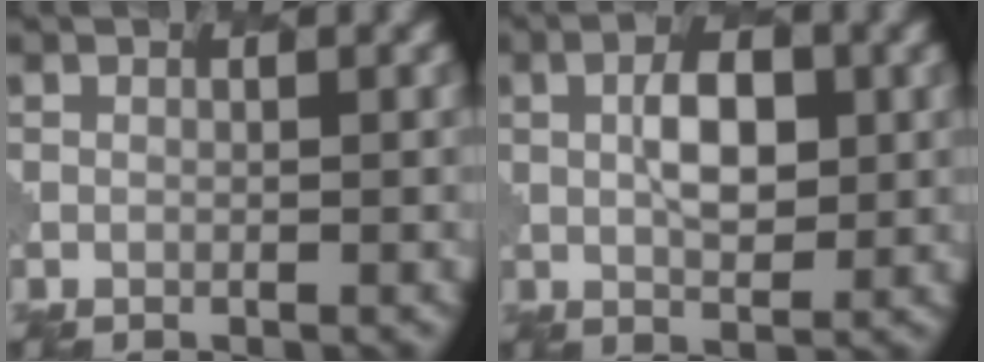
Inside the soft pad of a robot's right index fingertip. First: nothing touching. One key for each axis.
{"total": 4.1, "fx": 0.7, "fy": 2.1, "fz": 3.5, "tx": -0.063, "ty": 0.003, "tz": 0.012}